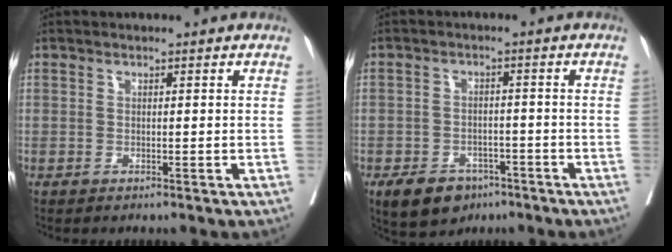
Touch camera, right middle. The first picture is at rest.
{"total": 7.0, "force": [-4.5, 4.4, 3.1], "torque": [-0.052, 0.001, -0.066]}